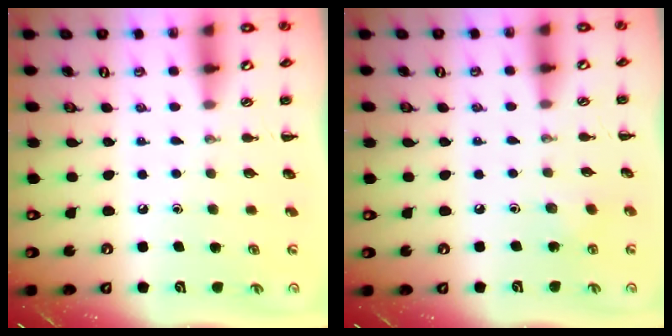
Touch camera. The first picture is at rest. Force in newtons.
{"total": 2.6, "press": 2.4, "slide": 0.9}